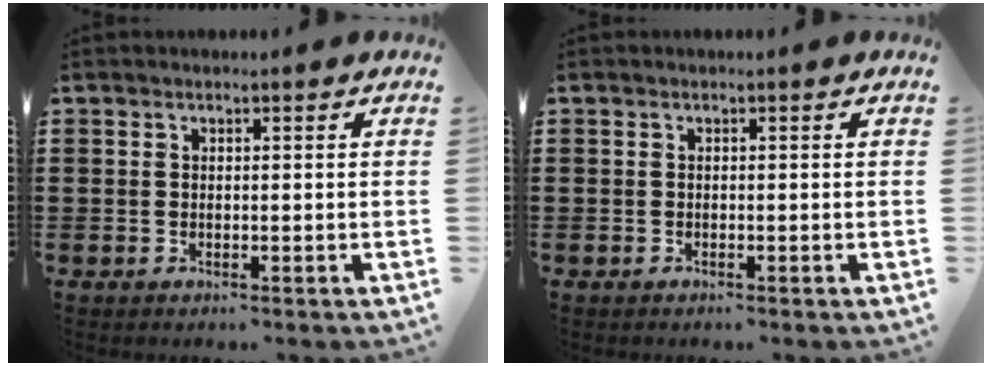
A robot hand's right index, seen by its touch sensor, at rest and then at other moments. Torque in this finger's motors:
{"motor_torque": [-0.21, 0.31, -0.11, -0.02]}